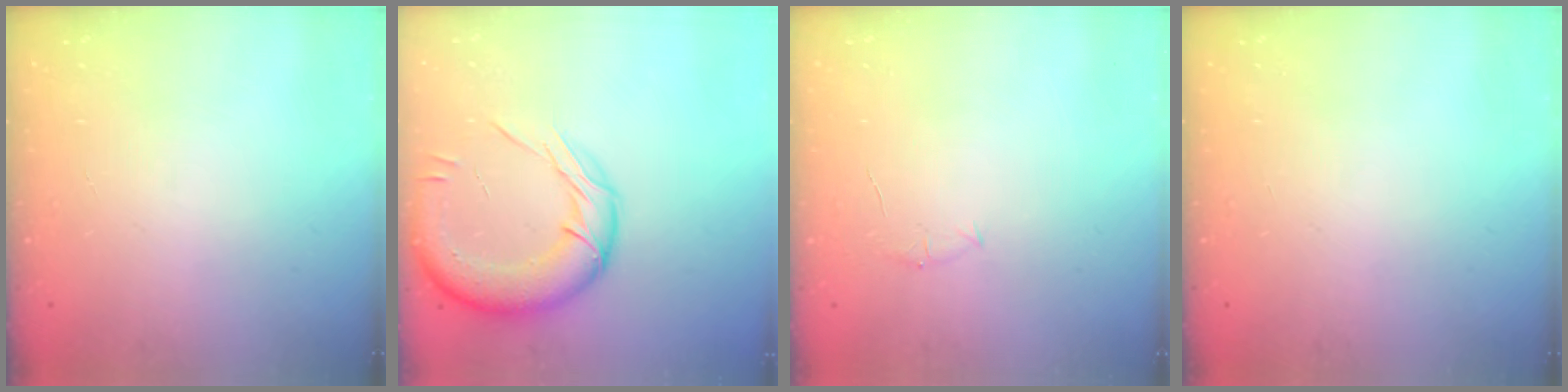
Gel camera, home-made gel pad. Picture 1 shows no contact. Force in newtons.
{"total": 16.4, "press": 16.2, "slide": 2.5}
{"total": 4.2, "press": 4.0, "slide": 1.1}
{"total": 0.0}